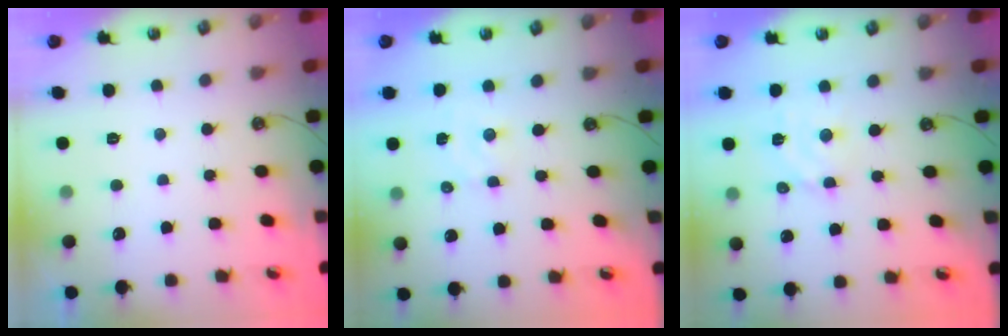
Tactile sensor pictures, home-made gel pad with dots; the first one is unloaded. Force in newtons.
{"total": 3.2, "press": 3.2, "slide": 0.4}
{"total": 4.3, "press": 4.3, "slide": 0.7}